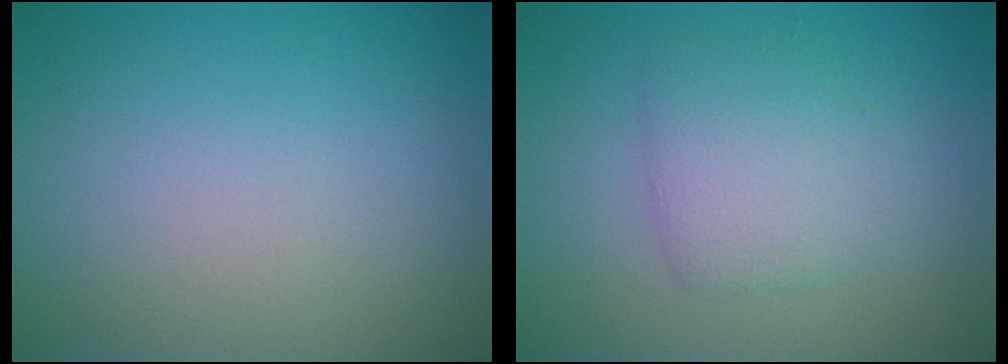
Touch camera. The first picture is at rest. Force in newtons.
{"total": 3.3, "press": 3.3, "slide": 0.1}